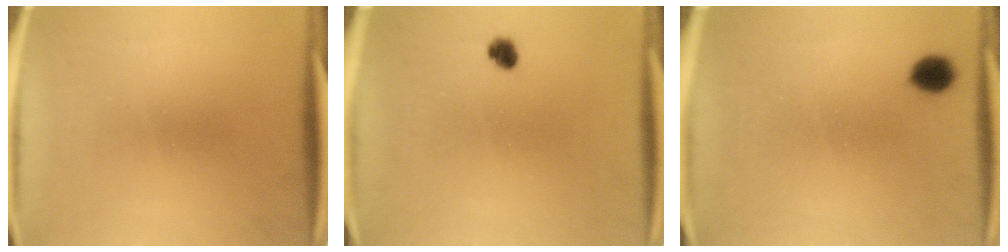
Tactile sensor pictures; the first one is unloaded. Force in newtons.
{"total": 2.2}
{"total": 5.1}